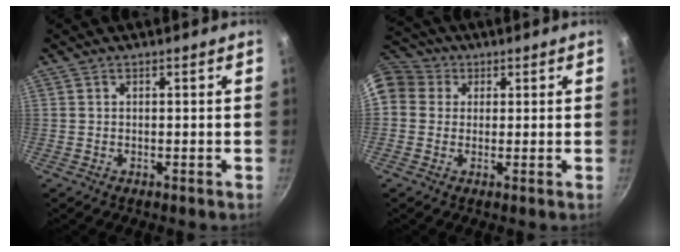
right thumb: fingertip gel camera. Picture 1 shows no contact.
{"total": 12.8, "force": [3.2, 11.0, 5.6], "torque": [-0.115, 0.033, 0.046]}